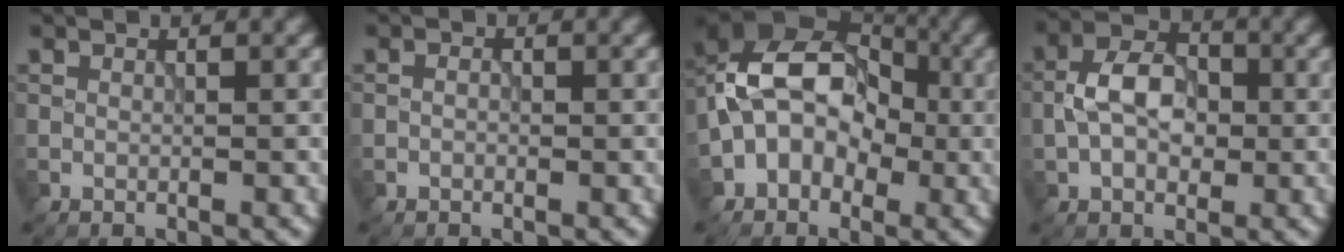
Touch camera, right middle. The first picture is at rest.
{"total": 0.5, "force": [-0.2, 0.4, 0.3], "torque": [-0.006, 0.001, -0.006]}
{"total": 10.9, "force": [-0.5, 8.3, 7.1], "torque": [-0.075, 0.042, -0.046]}
{"total": 5.3, "force": [-0.3, 3.6, 3.8], "torque": [-0.069, 0.010, -0.011]}